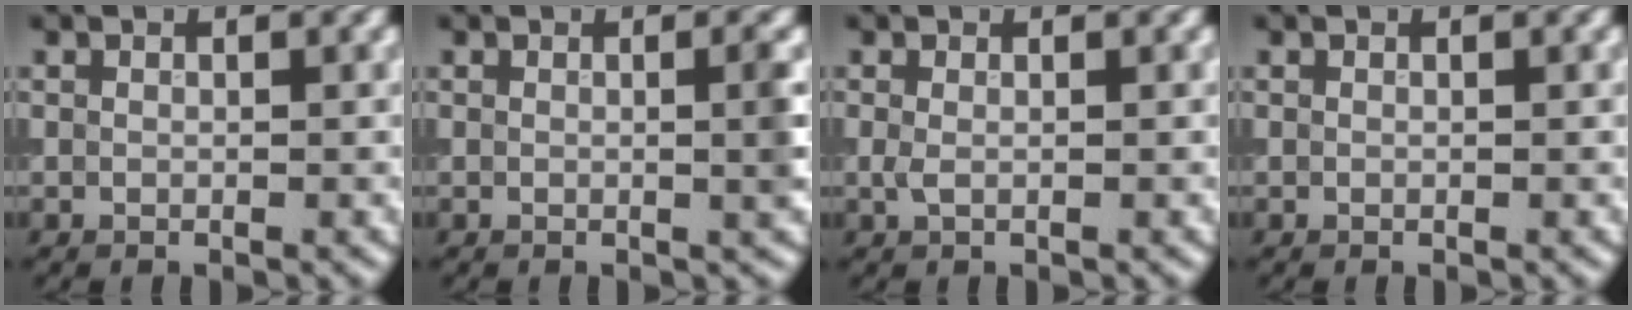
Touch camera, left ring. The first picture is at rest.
{"total": 1.5, "force": [0.0, 0.0, 1.5], "torque": [-0.019, -0.002, -0.002]}
{"total": 0.7, "force": [0.0, 0.3, 0.7], "torque": [-0.018, 0.000, -0.001]}
{"total": 0.0}